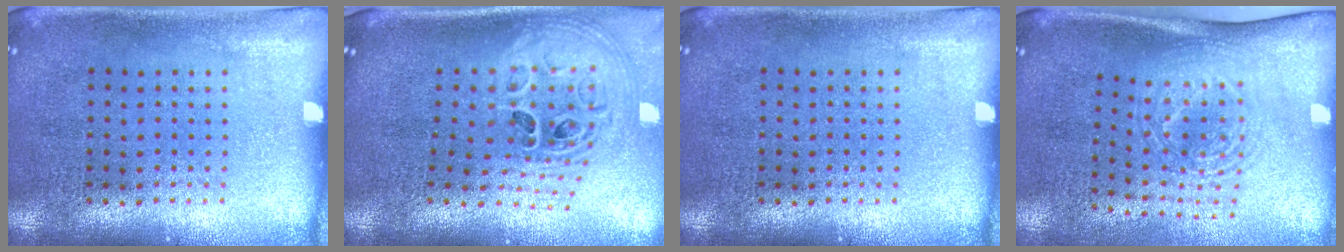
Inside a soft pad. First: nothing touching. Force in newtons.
{"total": 2.1, "press": 1.4, "slide": 1.5}
{"total": 0.0}
{"total": 1.6, "press": 1.3, "slide": 1.0}